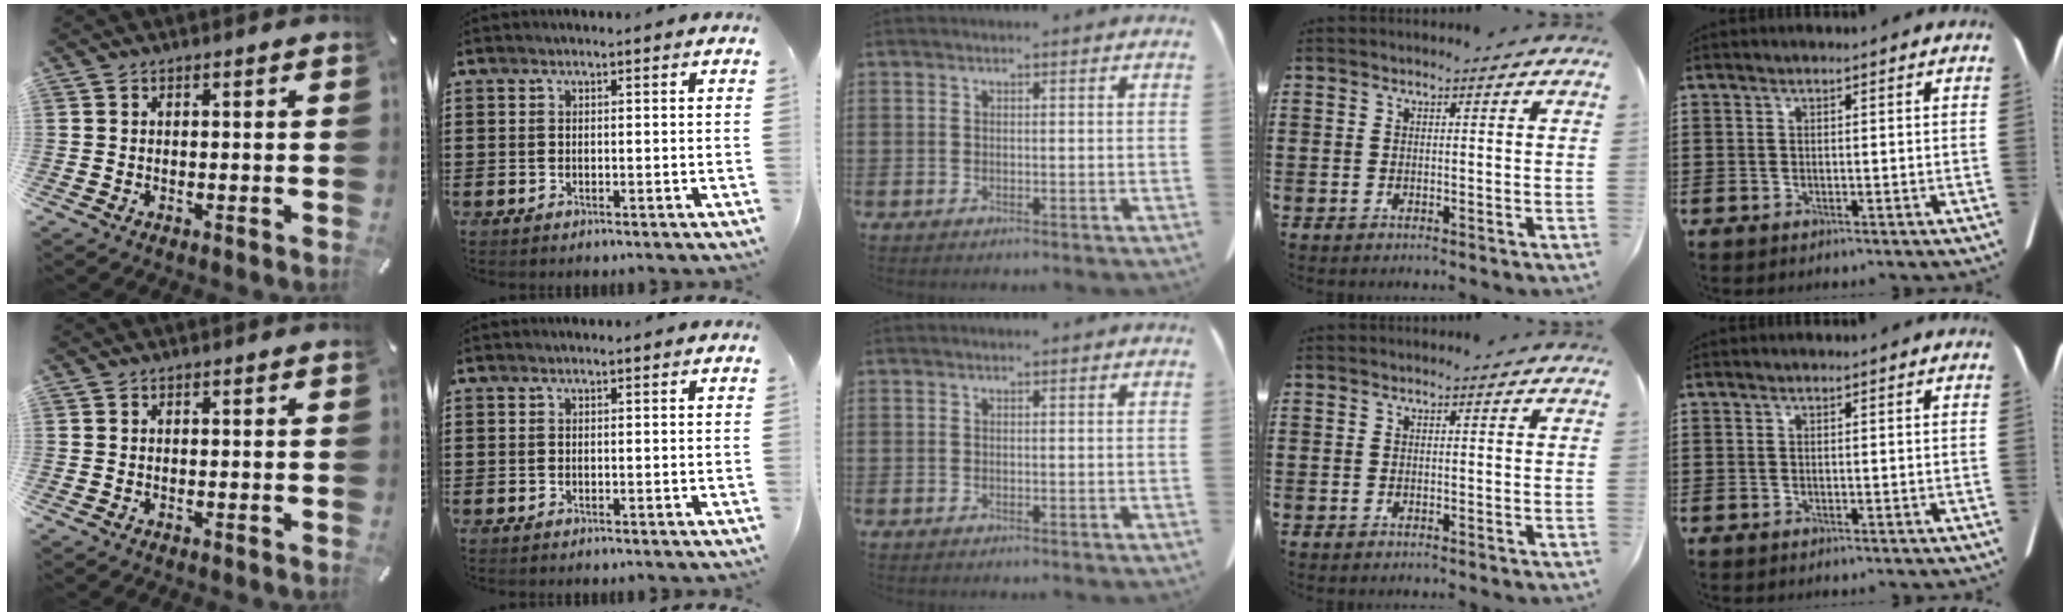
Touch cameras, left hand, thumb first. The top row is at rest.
{}